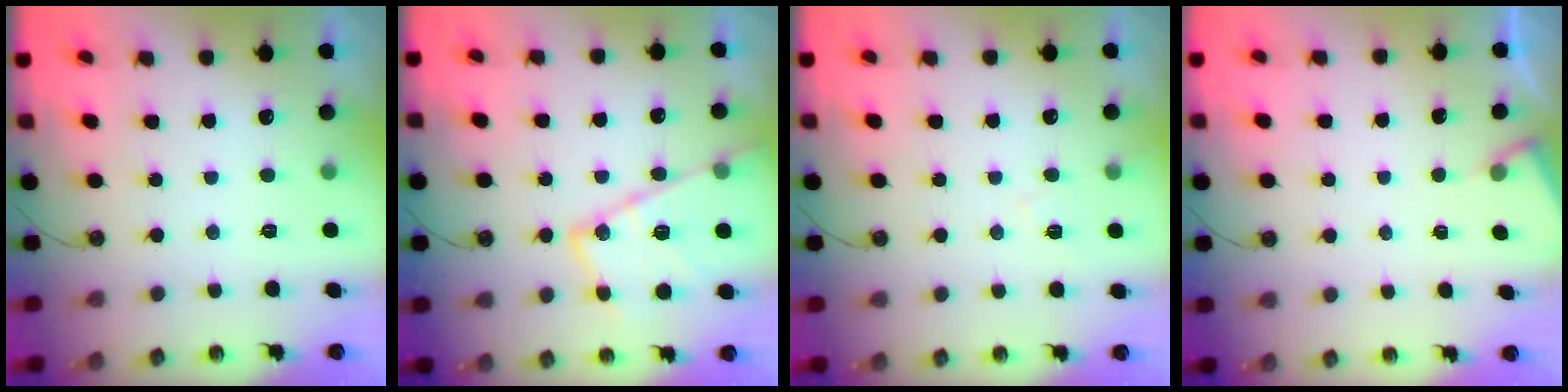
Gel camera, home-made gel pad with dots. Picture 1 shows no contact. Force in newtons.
{"total": 18.3, "press": 18.3, "slide": 1.6}
{"total": 3.6, "press": 3.6, "slide": 0.5}
{"total": 2.8, "press": 2.7, "slide": 0.4}